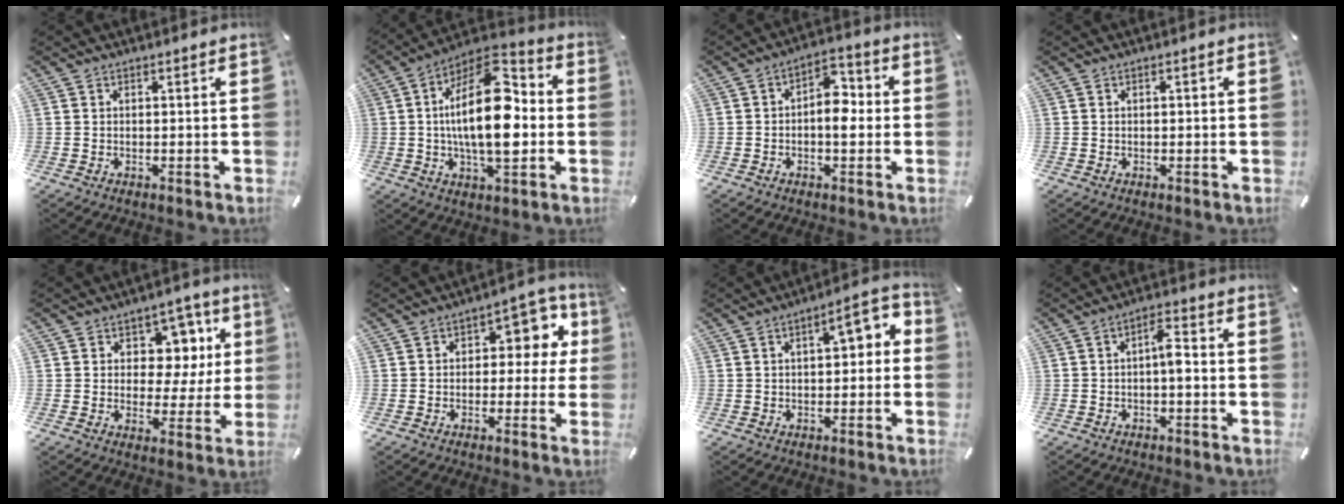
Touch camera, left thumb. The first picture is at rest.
{"total": 21.1, "force": [0.0, 10.1, 18.5], "torque": [-0.341, -0.006, -0.006]}
{"total": 7.1, "force": [-1.0, 4.2, 5.7], "torque": [-0.077, 0.011, -0.022]}
{"total": 0.6, "force": [-0.2, 0.2, 0.5], "torque": [-0.009, -0.001, -0.003]}
{"total": 10.2, "force": [3.2, 8.4, 4.9], "torque": [-0.057, -0.023, 0.057]}
{"total": 9.1, "force": [1.6, 6.0, 6.7], "torque": [-0.075, -0.007, 0.020]}
{"total": 6.3, "force": [0.6, 3.3, 5.4], "torque": [-0.064, -0.003, -0.002]}
{"total": 4.8, "force": [-1.0, 1.9, 4.3], "torque": [-0.077, 0.016, -0.019]}